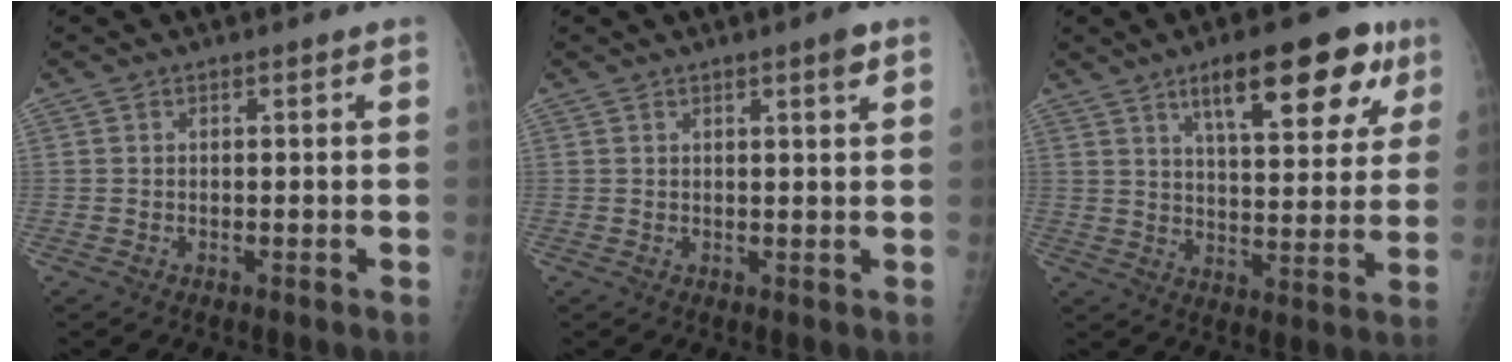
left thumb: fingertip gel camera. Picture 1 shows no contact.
{"total": 2.7, "force": [1.5, 0.2, 2.2], "torque": [-0.032, -0.008, 0.021]}
{"total": 17.7, "force": [9.6, 6.3, 13.5], "torque": [-0.152, -0.027, 0.141]}